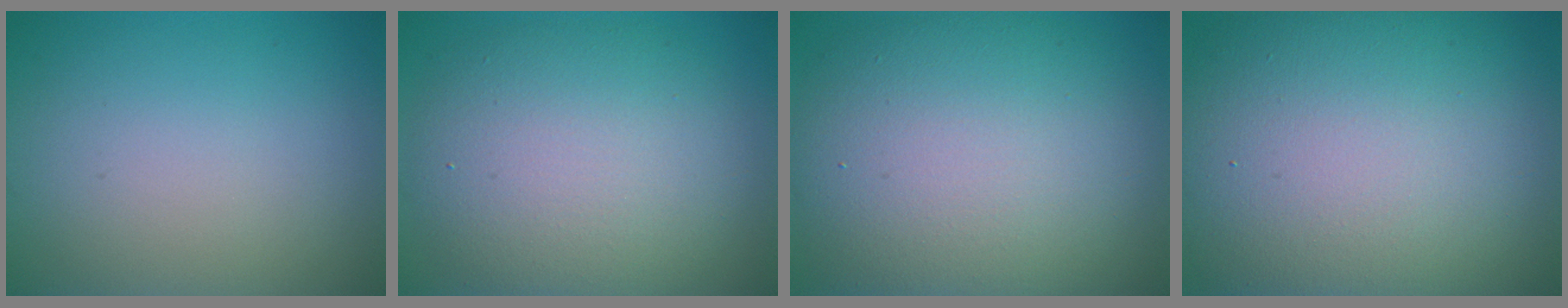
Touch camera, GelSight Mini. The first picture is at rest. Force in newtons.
{"total": 9.2, "press": 9.2, "slide": 0.4}
{"total": 12.8, "press": 12.8, "slide": 0.7}
{"total": 17.7, "press": 17.6, "slide": 1.5}